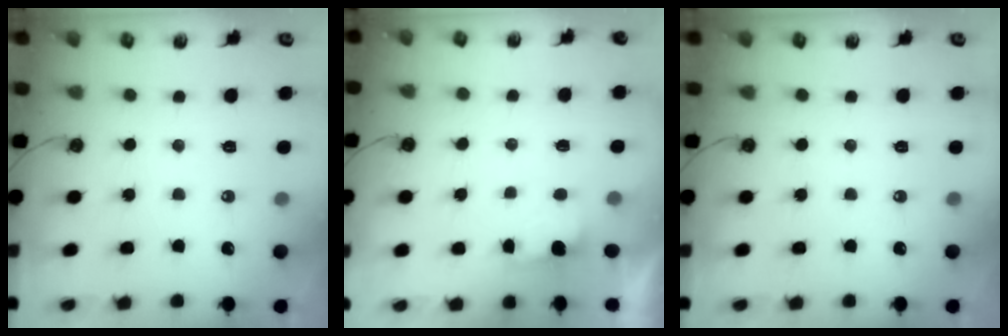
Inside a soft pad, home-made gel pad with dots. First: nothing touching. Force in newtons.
{"total": 1.1, "press": 0.8, "slide": 0.7}
{"total": 0.0}